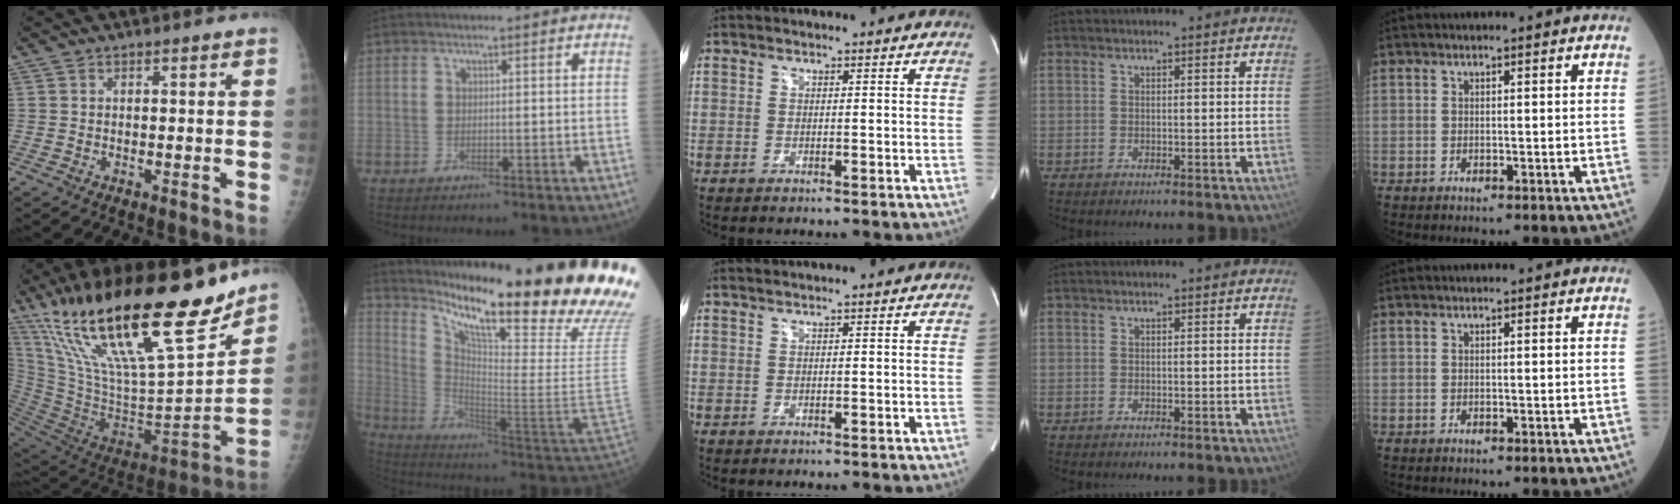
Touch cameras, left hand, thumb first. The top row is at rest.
{"thumb": {"total": 34.0, "force": [22.2, 8.9, 24.1], "torque": [-0.401, -0.076, 0.385]}, "index": {"total": 31.7, "force": [22.8, -1.9, 22.0], "torque": [-0.262, -0.108, 0.321]}, "middle": {"total": 1.0, "force": [0.8, -0.3, 0.4], "torque": [-0.012, 0.006, 0.021]}}